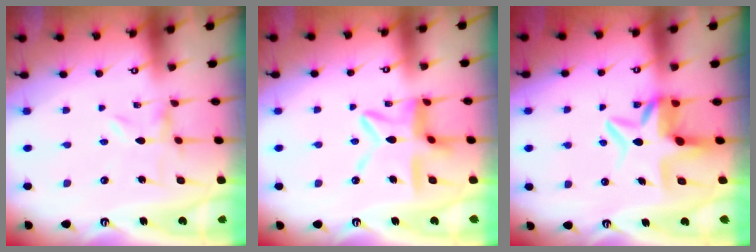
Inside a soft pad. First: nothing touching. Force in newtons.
{"total": 15.0, "press": 15.0, "slide": 1.3}
{"total": 7.0, "press": 6.5, "slide": 2.5}